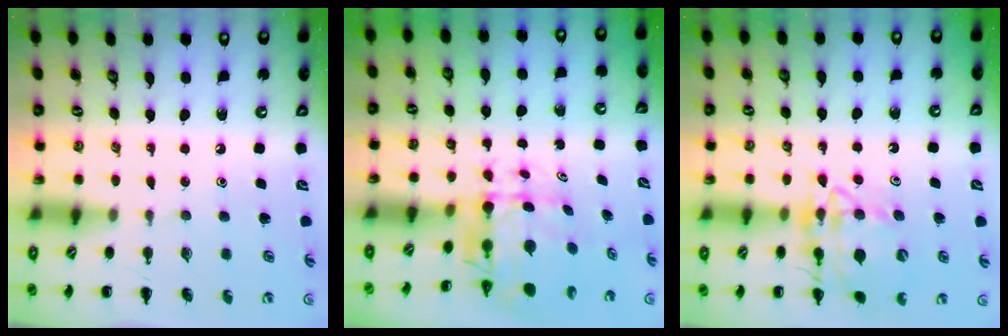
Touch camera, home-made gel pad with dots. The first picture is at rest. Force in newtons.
{"total": 6.1, "press": 5.7, "slide": 2.2}
{"total": 15.4, "press": 15.2, "slide": 2.1}